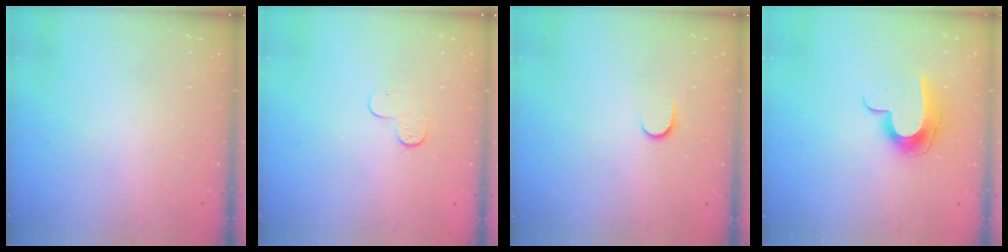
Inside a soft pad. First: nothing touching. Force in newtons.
{"total": 3.9, "press": 3.8, "slide": 0.4}
{"total": 3.9, "press": 3.9, "slide": 0.5}
{"total": 10.2, "press": 10.2, "slide": 0.2}